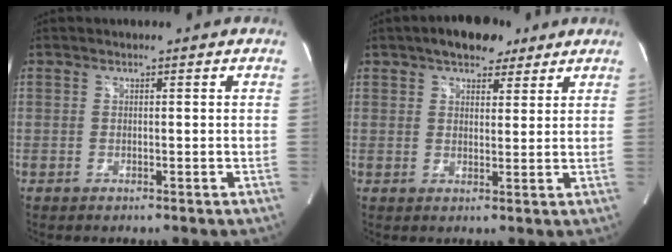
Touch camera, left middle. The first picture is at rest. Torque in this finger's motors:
{"motor_torque": [0.56, -0.35, 0.00, 0.02]}